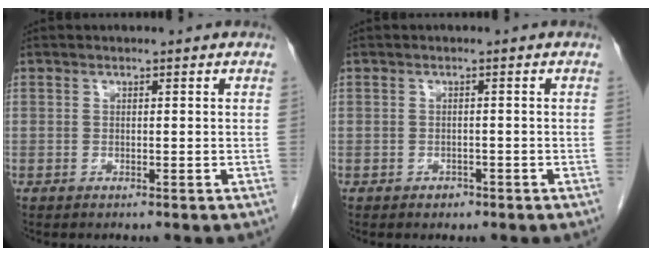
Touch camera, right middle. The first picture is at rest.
{"total": 1.2, "force": [-0.8, 0.8, 0.3], "torque": [-0.007, 0.002, -0.010]}